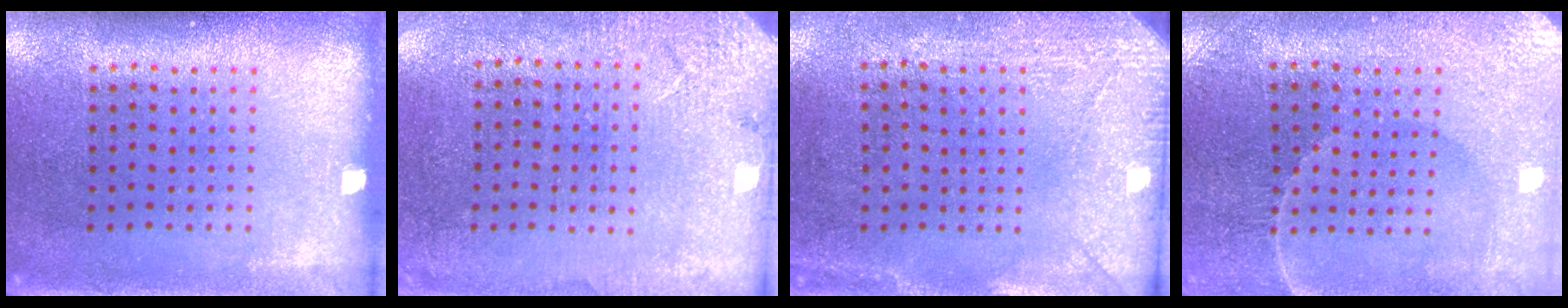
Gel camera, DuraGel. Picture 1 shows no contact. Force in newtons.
{"total": 2.6, "press": 2.5, "slide": 0.5}
{"total": 2.9, "press": 2.3, "slide": 1.8}
{"total": 1.0, "press": 0.9, "slide": 0.3}